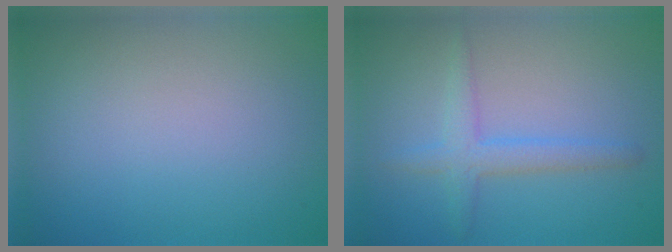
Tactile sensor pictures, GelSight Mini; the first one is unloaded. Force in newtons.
{"total": 2.6, "press": 2.6, "slide": 0.1}